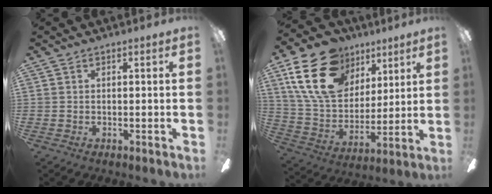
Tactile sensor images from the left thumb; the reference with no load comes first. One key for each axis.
{"total": 22.5, "fx": 11.6, "fy": 15.1, "fz": 12.1, "tx": -0.230, "ty": -0.042, "tz": 0.211}